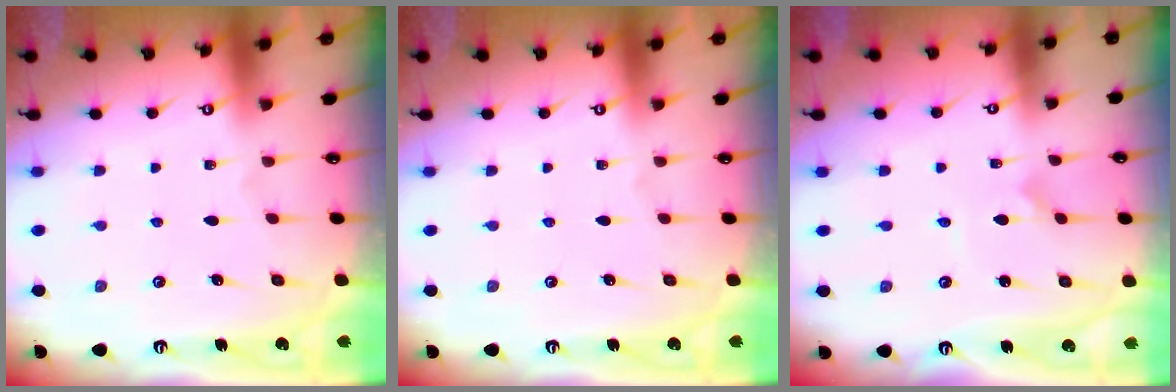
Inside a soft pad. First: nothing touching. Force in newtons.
{"total": 0.0}
{"total": 1.1, "press": 1.1, "slide": 0.0}